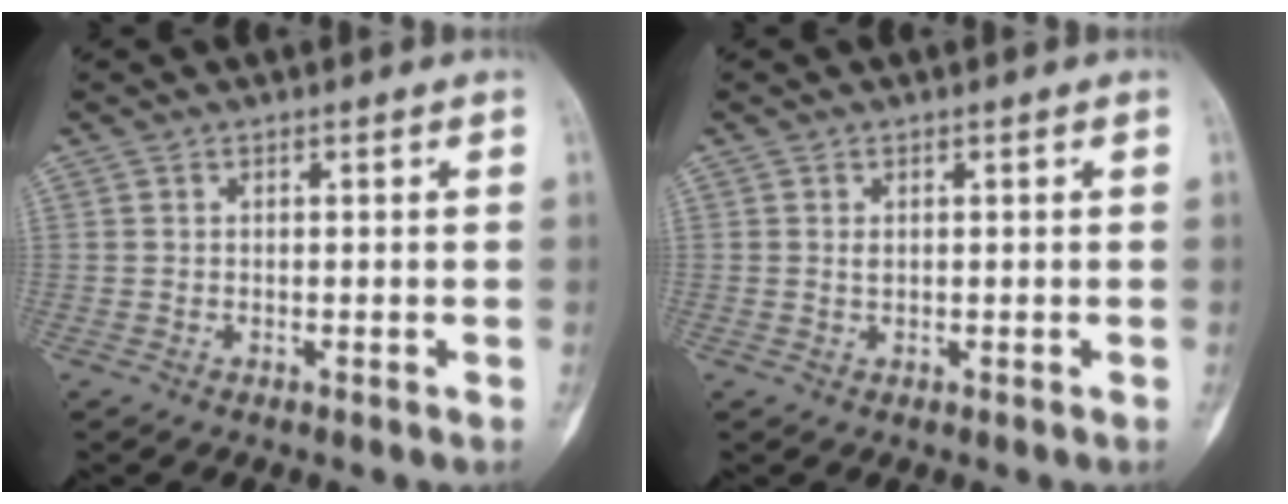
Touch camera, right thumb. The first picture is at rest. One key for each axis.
{"total": 0.8, "fx": 0.2, "fy": 0.5, "fz": 0.5, "tx": -0.006, "ty": 0.000, "tz": 0.004}